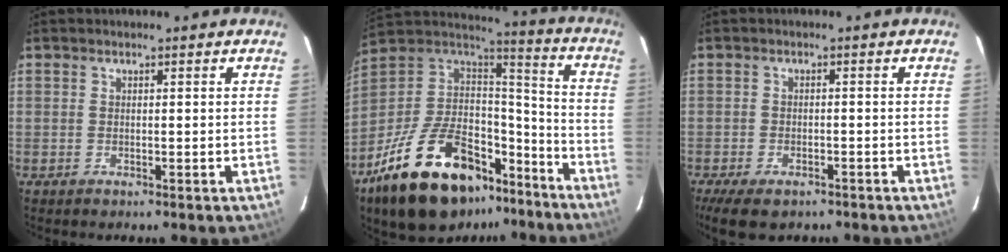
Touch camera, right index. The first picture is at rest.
{"total": 30.9, "force": [-20.2, 14.5, 18.3], "torque": [-0.350, 0.008, -0.304]}
{"total": 8.2, "force": [-5.9, 3.7, 4.4], "torque": [-0.105, -0.023, -0.099]}